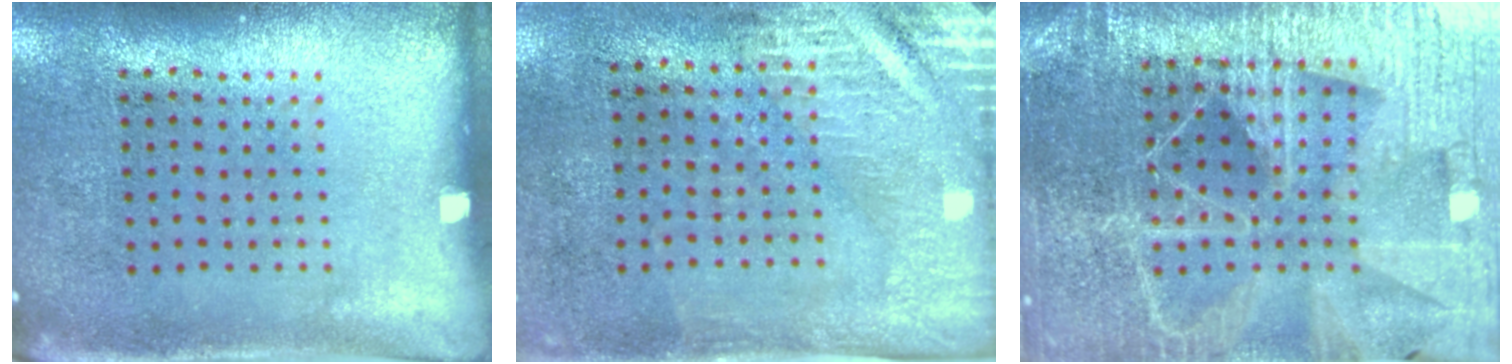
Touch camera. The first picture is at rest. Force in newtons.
{"total": 2.9, "press": 2.5, "slide": 1.5}
{"total": 5.6, "press": 5.0, "slide": 2.6}